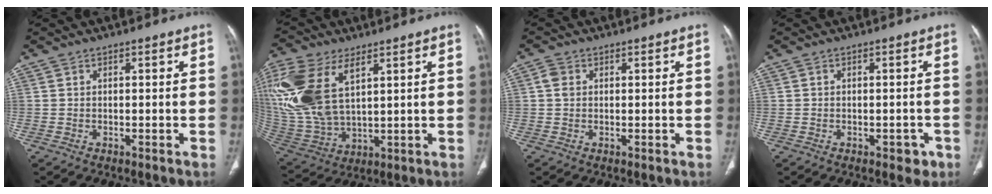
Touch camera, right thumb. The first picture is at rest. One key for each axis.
{"total": 20.3, "fx": 7.9, "fy": 10.9, "fz": 15.2, "tx": -0.352, "ty": -0.018, "tz": 0.164}
{"total": 1.9, "fx": 0.4, "fy": 1.5, "fz": 1.1, "tx": -0.019, "ty": 0.004, "tz": 0.007}
{"total": 2.6, "fx": -1.3, "fy": 1.7, "fz": 1.6, "tx": -0.003, "ty": 0.005, "tz": -0.013}